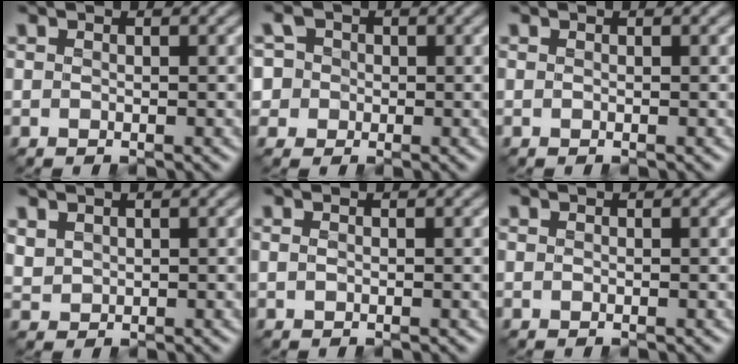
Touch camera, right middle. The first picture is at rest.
{"total": 3.2, "force": [0.4, 3.1, 0.8], "torque": [-0.005, 0.011, 0.000]}
{"total": 0.0}
{"total": 1.4, "force": [1.0, 0.9, 0.5], "torque": [-0.015, 0.002, 0.026]}
{"total": 0.0}
{"total": 0.0}